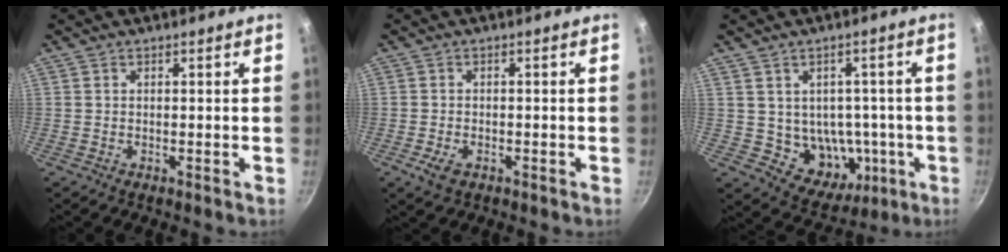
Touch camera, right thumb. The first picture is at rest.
{"total": 3.3, "force": [-1.5, 1.9, 2.2], "torque": [-0.047, 0.003, -0.024]}
{"total": 11.2, "force": [-1.2, 9.4, 6.0], "torque": [-0.047, 0.007, 0.003]}